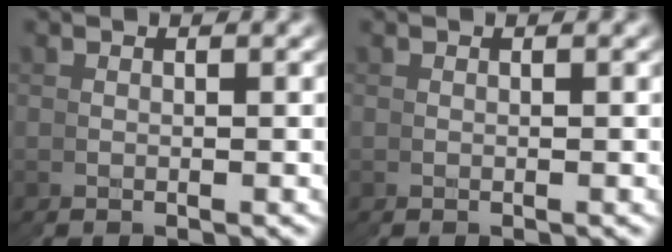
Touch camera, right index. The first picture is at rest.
{"total": 0.0}